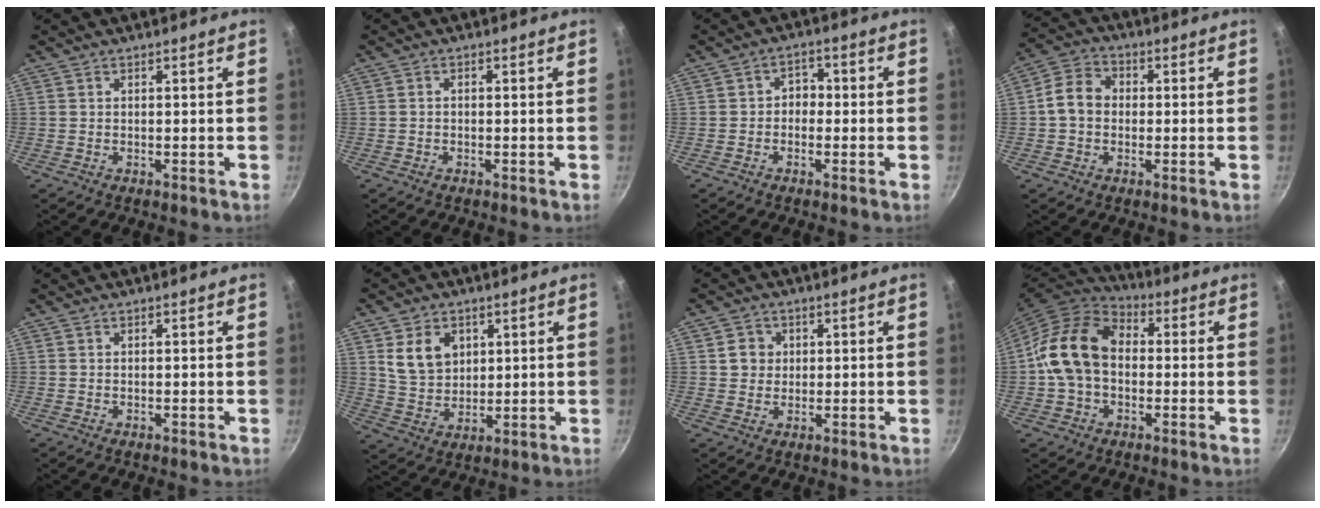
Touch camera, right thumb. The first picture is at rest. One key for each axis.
{"total": 0.7, "fx": -0.3, "fy": 0.5, "fz": 0.4, "tx": -0.012, "ty": 0.007, "tz": -0.006}
{"total": 3.2, "fx": -0.6, "fy": 2.6, "fz": 1.8, "tx": -0.003, "ty": 0.014, "tz": -0.018}
{"total": 7.2, "fx": -0.1, "fy": 5.9, "fz": 4.2, "tx": -0.054, "ty": 0.019, "tz": -0.019}
{"total": 0.0}
{"total": 9.1, "fx": 3.0, "fy": 7.1, "fz": 4.9, "tx": -0.064, "ty": -0.014, "tz": 0.062}
{"total": 3.9, "fx": 0.8, "fy": 3.6, "fz": 1.0, "tx": 0.008, "ty": 0.005, "tz": 0.010}
{"total": 14.8, "fx": -0.1, "fy": 10.9, "fz": 10.1, "tx": -0.159, "ty": 0.035, "tz": -0.018}